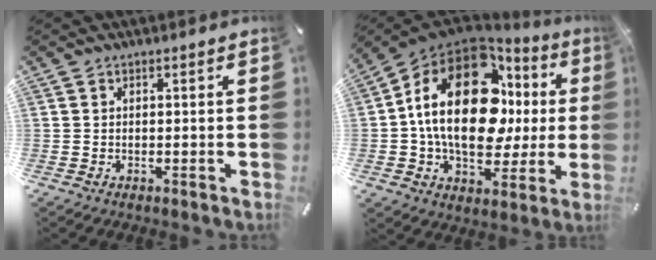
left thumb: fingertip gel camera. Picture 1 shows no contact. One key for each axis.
{"total": 25.9, "fx": 4.0, "fy": 15.3, "fz": 20.5, "tx": -0.382, "ty": -0.020, "tz": 0.068}